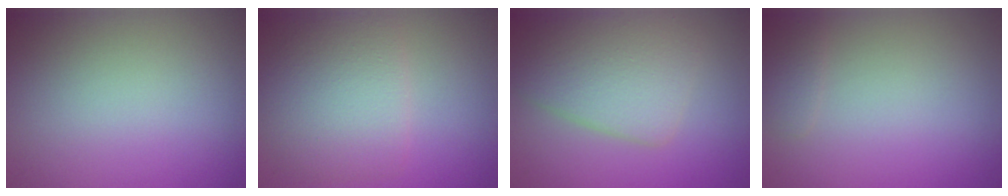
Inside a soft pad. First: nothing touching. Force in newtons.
{"total": 5.0, "press": 5.0, "slide": 0.3}
{"total": 5.3, "press": 5.2, "slide": 0.3}
{"total": 0.9, "press": 0.9, "slide": 0.0}